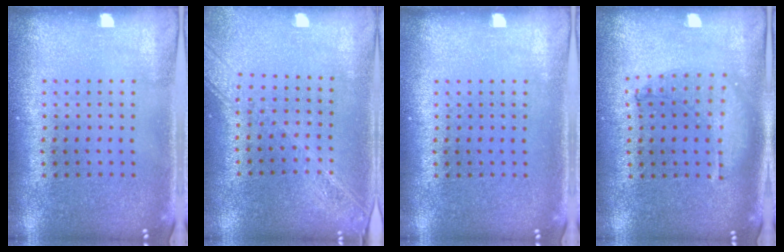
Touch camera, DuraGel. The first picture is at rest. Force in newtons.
{"total": 2.1, "press": 1.8, "slide": 1.0}
{"total": 0.0}
{"total": 0.9, "press": 0.9, "slide": 0.2}